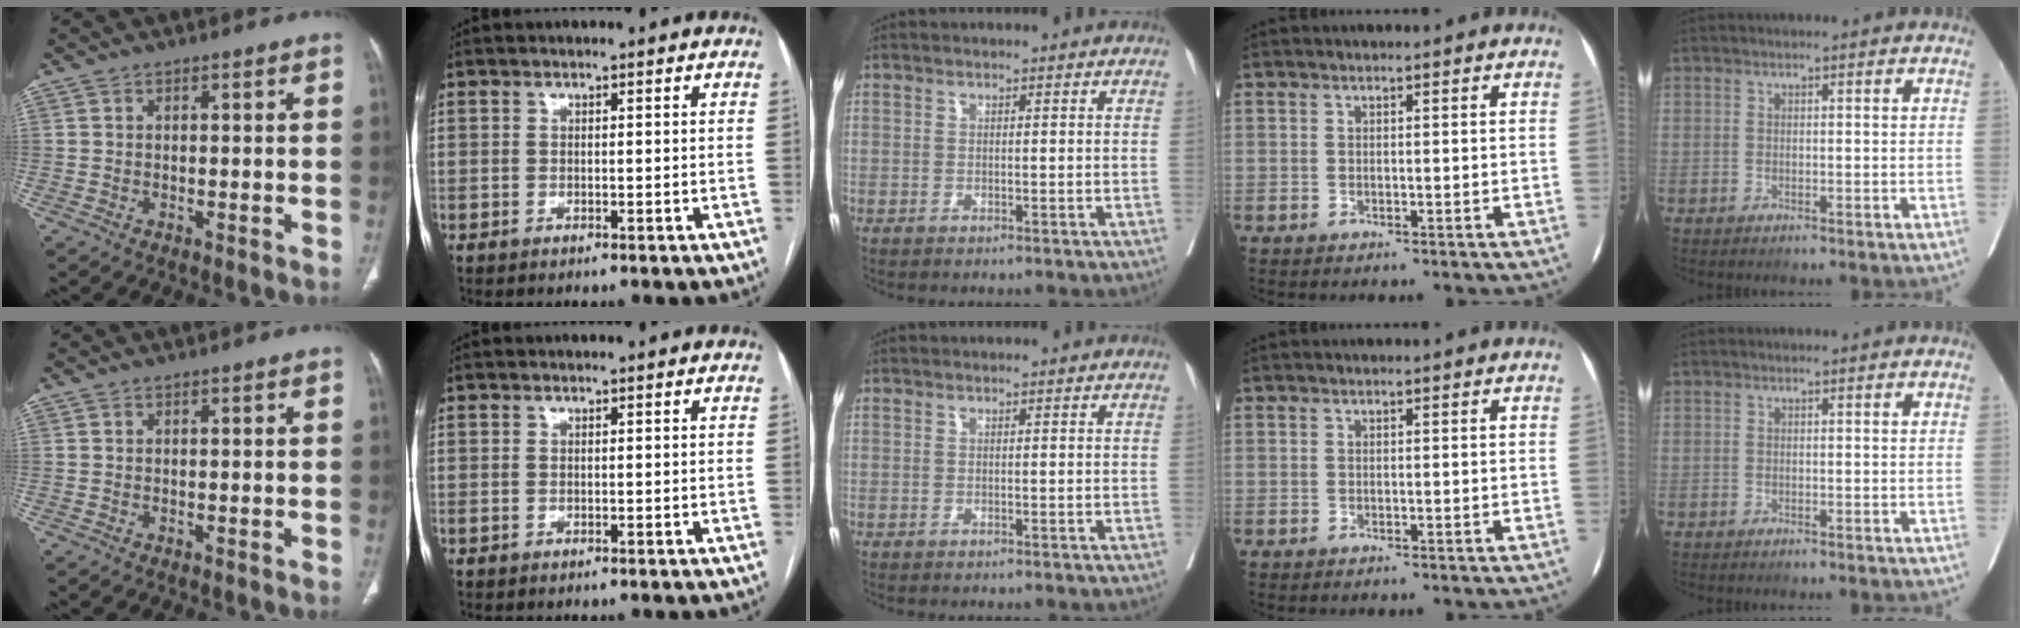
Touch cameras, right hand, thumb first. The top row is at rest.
{}